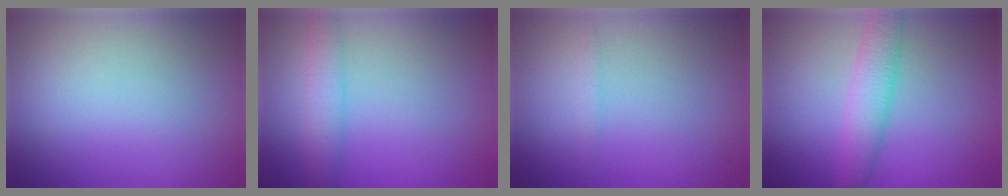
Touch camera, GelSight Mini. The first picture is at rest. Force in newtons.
{"total": 3.0, "press": 3.0, "slide": 0.2}
{"total": 0.8, "press": 0.8, "slide": 0.0}
{"total": 3.9, "press": 3.9, "slide": 0.1}